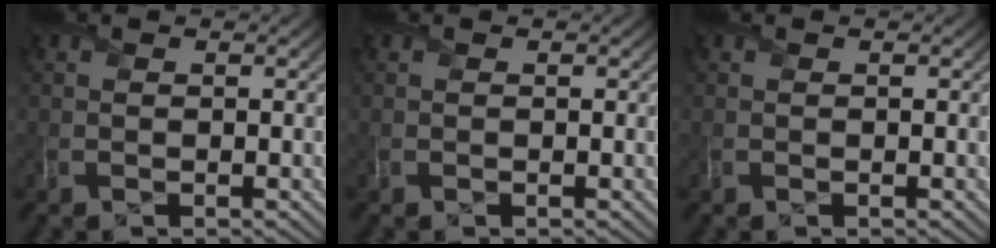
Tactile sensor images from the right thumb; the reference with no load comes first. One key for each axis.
{"total": 0.0}
{"total": 0.0}